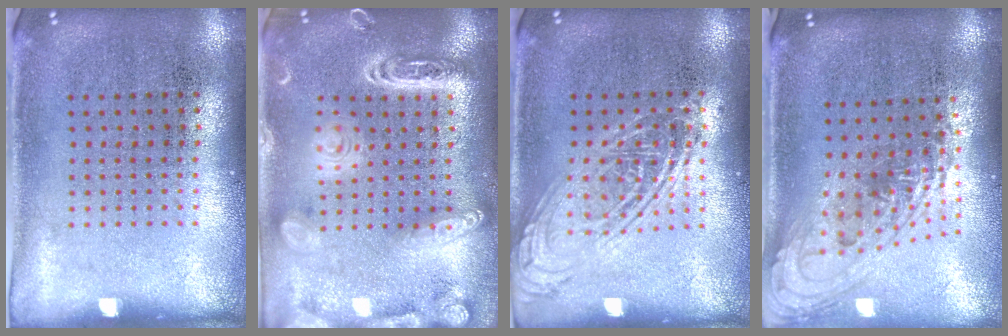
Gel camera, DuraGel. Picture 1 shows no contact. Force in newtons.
{"total": 3.1, "press": 3.1, "slide": 0.2}
{"total": 2.4, "press": 2.4, "slide": 0.2}
{"total": 1.5, "press": 1.2, "slide": 0.9}